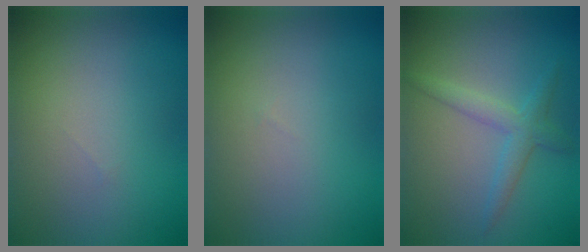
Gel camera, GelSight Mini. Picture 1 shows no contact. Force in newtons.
{"total": 0.0}
{"total": 2.5, "press": 2.5, "slide": 0.1}